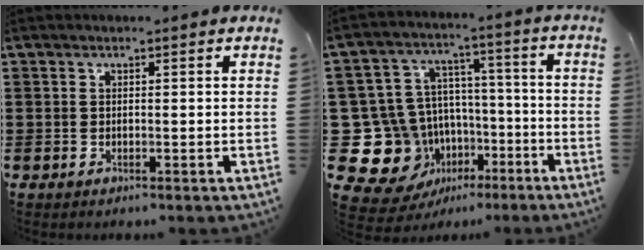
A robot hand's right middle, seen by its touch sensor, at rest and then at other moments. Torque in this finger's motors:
{"motor_torque": [0.13, 0.31, 0.09, 0.00]}